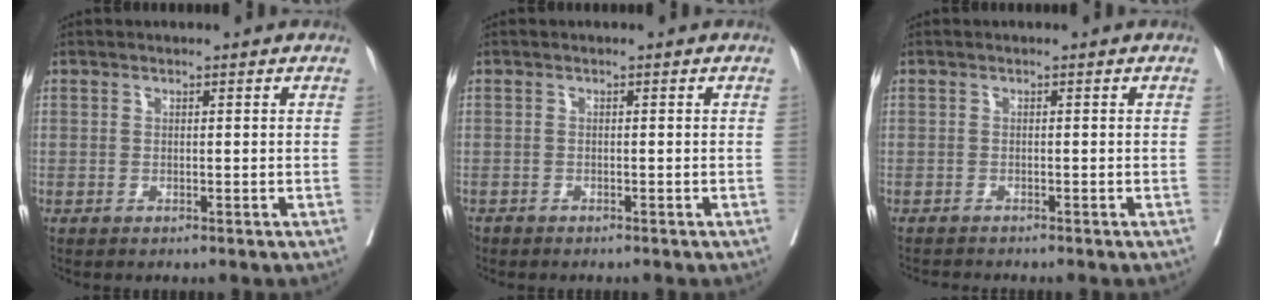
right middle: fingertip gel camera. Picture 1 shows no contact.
{"total": 1.1, "force": [-1.0, 0.4, 0.1], "torque": [-0.008, -0.002, -0.020]}
{"total": 1.9, "force": [-1.9, -0.2, 0.3], "torque": [-0.005, -0.006, -0.030]}